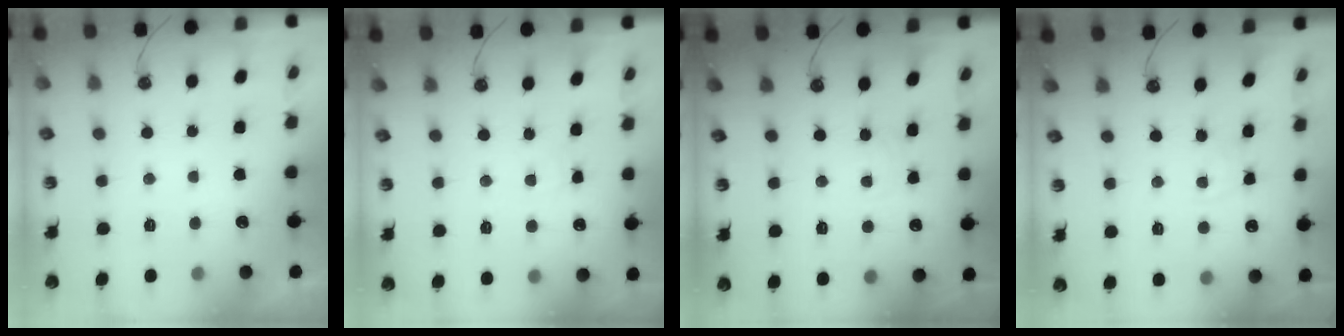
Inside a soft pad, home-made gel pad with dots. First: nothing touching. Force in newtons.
{"total": 1.9, "press": 1.9, "slide": 0.3}
{"total": 1.9, "press": 1.9, "slide": 0.4}
{"total": 1.9, "press": 1.9, "slide": 0.4}